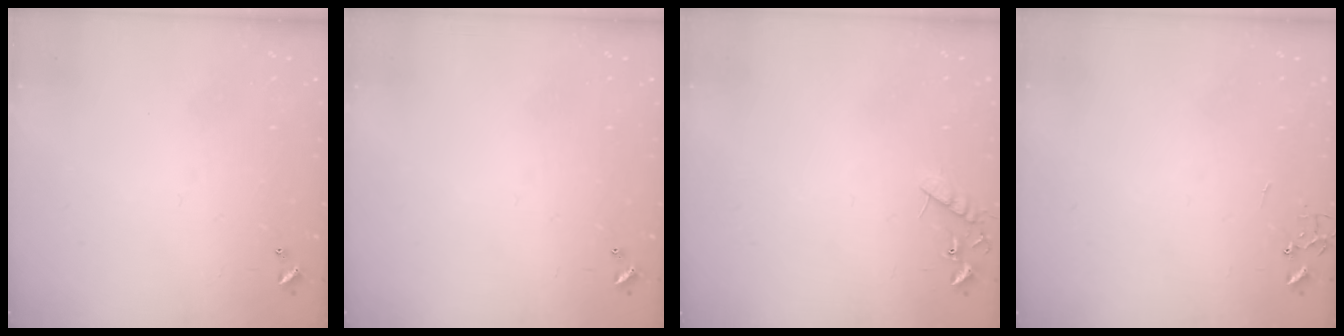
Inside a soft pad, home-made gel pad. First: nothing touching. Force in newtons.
{"total": 0.0}
{"total": 8.0, "press": 8.0, "slide": 0.4}
{"total": 0.0}